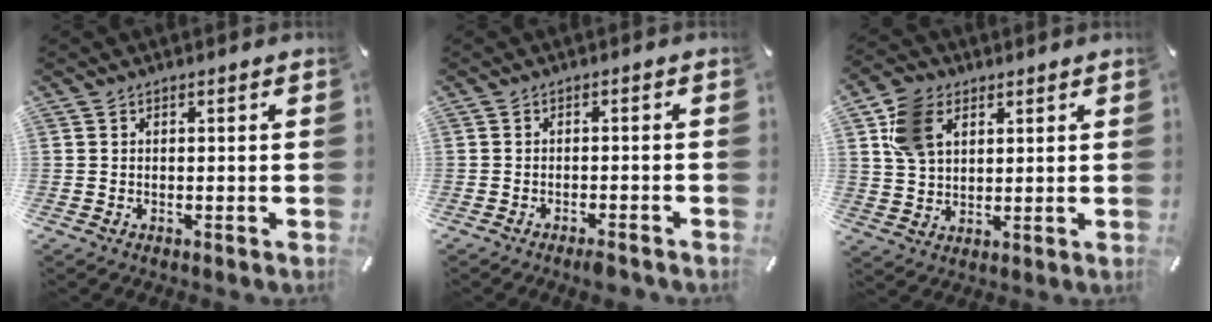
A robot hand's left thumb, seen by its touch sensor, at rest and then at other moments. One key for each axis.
{"total": 2.5, "fx": -2.1, "fy": 0.5, "fz": 1.2, "tx": -0.019, "ty": 0.009, "tz": -0.038}
{"total": 9.8, "fx": 3.9, "fy": 7.1, "fz": 5.4, "tx": -0.133, "ty": 0.015, "tz": 0.078}